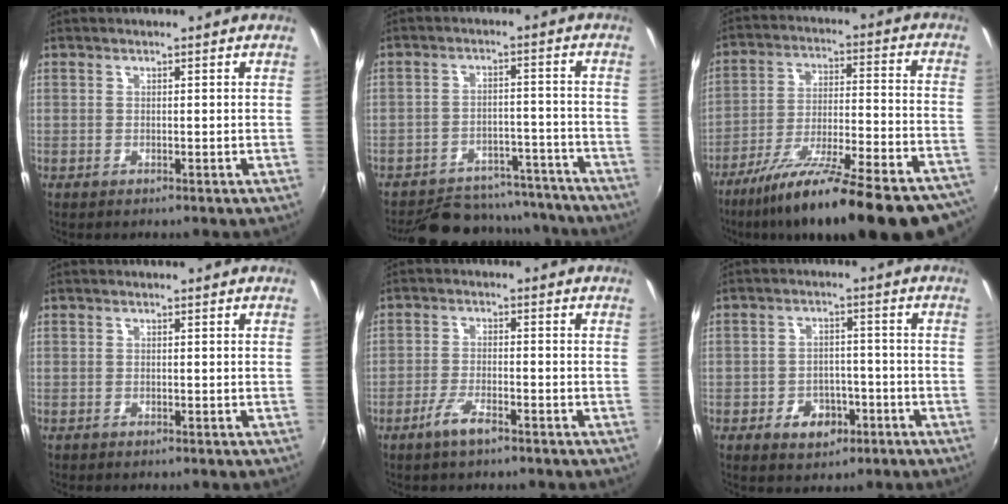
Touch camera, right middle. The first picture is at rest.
{"total": 20.0, "force": [-17.6, 7.2, 6.3], "torque": [-0.132, 0.030, -0.220]}
{"total": 30.1, "force": [-24.5, 4.8, 16.8], "torque": [-0.265, -0.064, -0.347]}
{"total": 0.6, "force": [-0.4, 0.4, 0.0], "torque": [-0.001, -0.003, -0.008]}
{"total": 4.5, "force": [-3.2, 1.0, 3.0], "torque": [-0.072, -0.007, -0.062]}
{"total": 6.4, "force": [-3.5, 4.5, 2.8], "torque": [-0.066, 0.010, -0.042]}